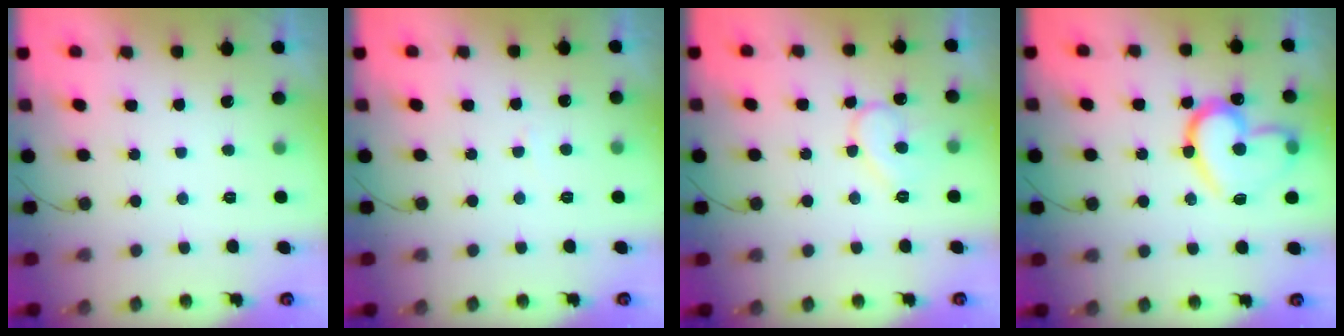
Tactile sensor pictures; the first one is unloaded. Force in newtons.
{"total": 1.4, "press": 1.4, "slide": 0.1}
{"total": 9.8, "press": 9.7, "slide": 0.9}
{"total": 18.8, "press": 18.7, "slide": 1.8}